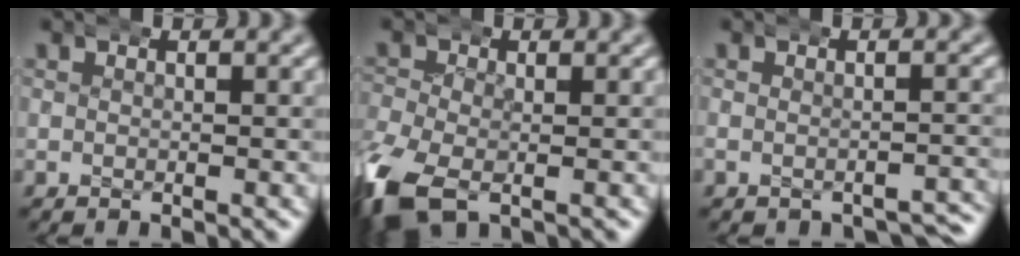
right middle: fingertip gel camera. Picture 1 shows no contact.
{"total": 5.8, "force": [-3.3, 3.8, 2.9], "torque": [-0.084, -0.021, -0.043]}
{"total": 2.2, "force": [-2.2, 0.4, 0.3], "torque": [-0.005, 0.000, -0.034]}